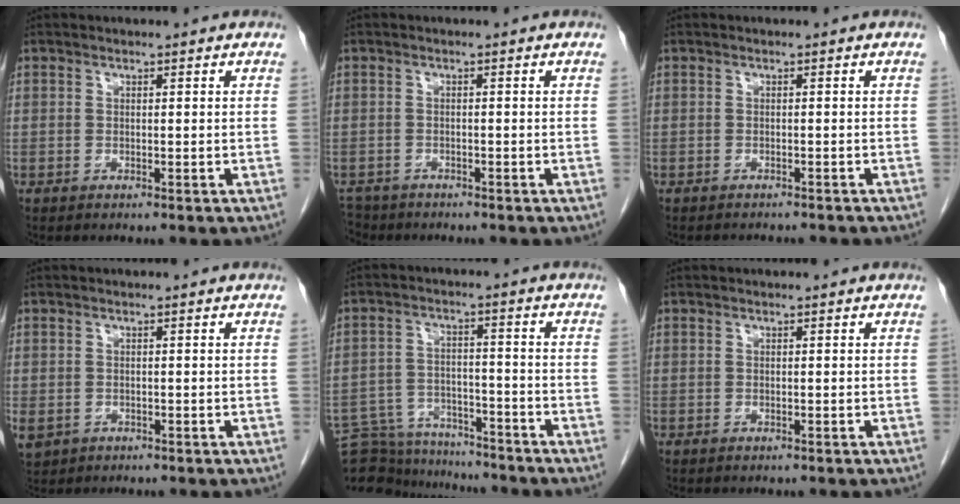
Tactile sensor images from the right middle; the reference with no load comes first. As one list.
[{"total": 3.5, "force": [-3.1, 1.5, -0.3], "torque": [0.002, -0.005, -0.059]}, {"total": 4.4, "force": [-4.1, 1.1, 1.4], "torque": [-0.018, -0.005, -0.047]}, {"total": 4.0, "force": [-1.8, 3.3, 1.4], "torque": [-0.032, -0.004, -0.024]}, {"total": 14.2, "force": [-13.5, 3.7, 2.5], "torque": [-0.051, 0.019, -0.203]}, {"total": 0.0}]